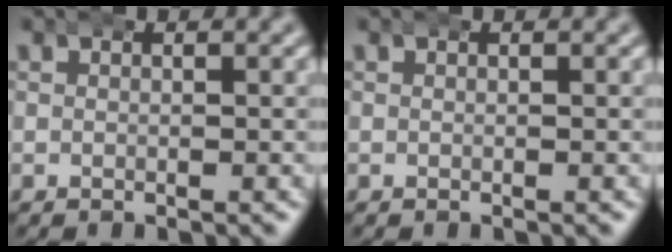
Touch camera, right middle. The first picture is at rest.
{"total": 0.0}